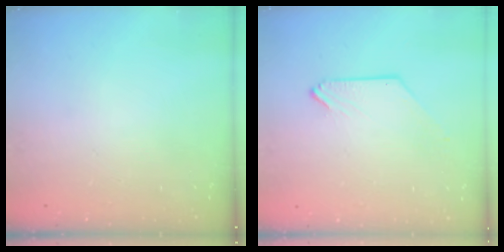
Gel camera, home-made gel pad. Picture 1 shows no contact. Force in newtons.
{"total": 0.0}